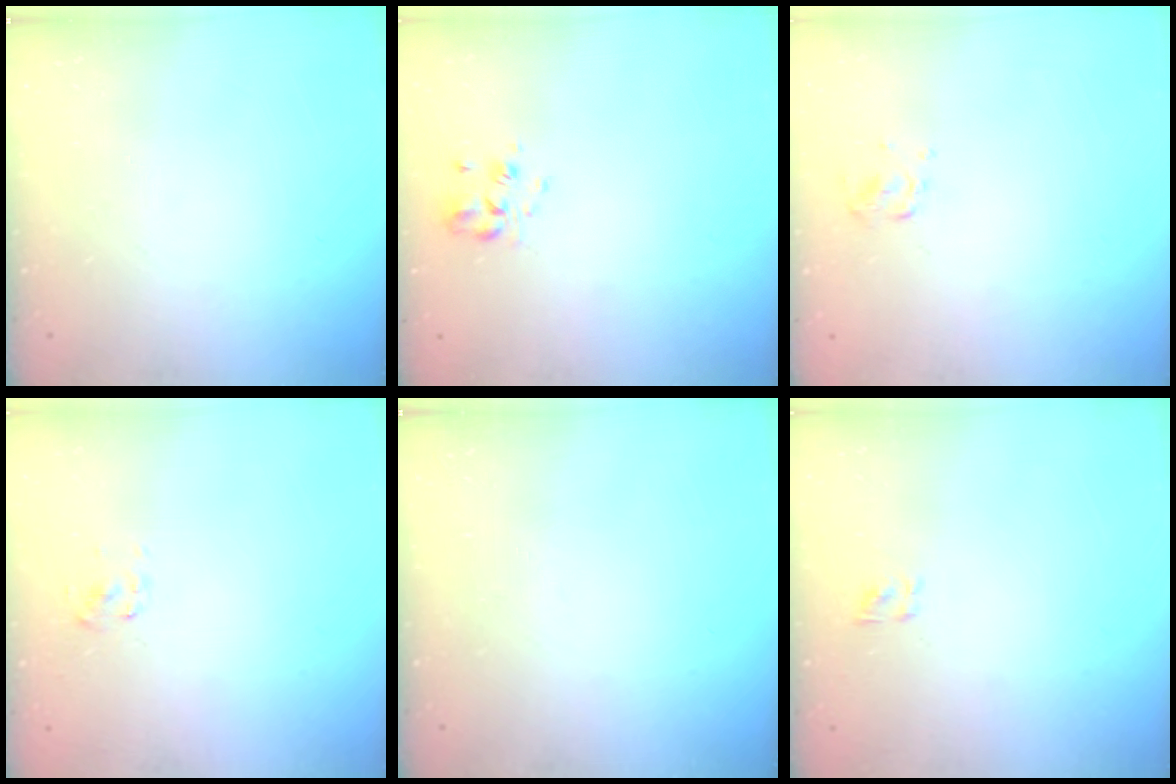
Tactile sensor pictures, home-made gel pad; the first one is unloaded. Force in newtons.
{"total": 2.3, "press": 2.1, "slide": 1.0}
{"total": 2.7, "press": 2.5, "slide": 0.8}
{"total": 2.6, "press": 2.4, "slide": 0.9}
{"total": 0.0}
{"total": 1.2, "press": 1.0, "slide": 0.6}